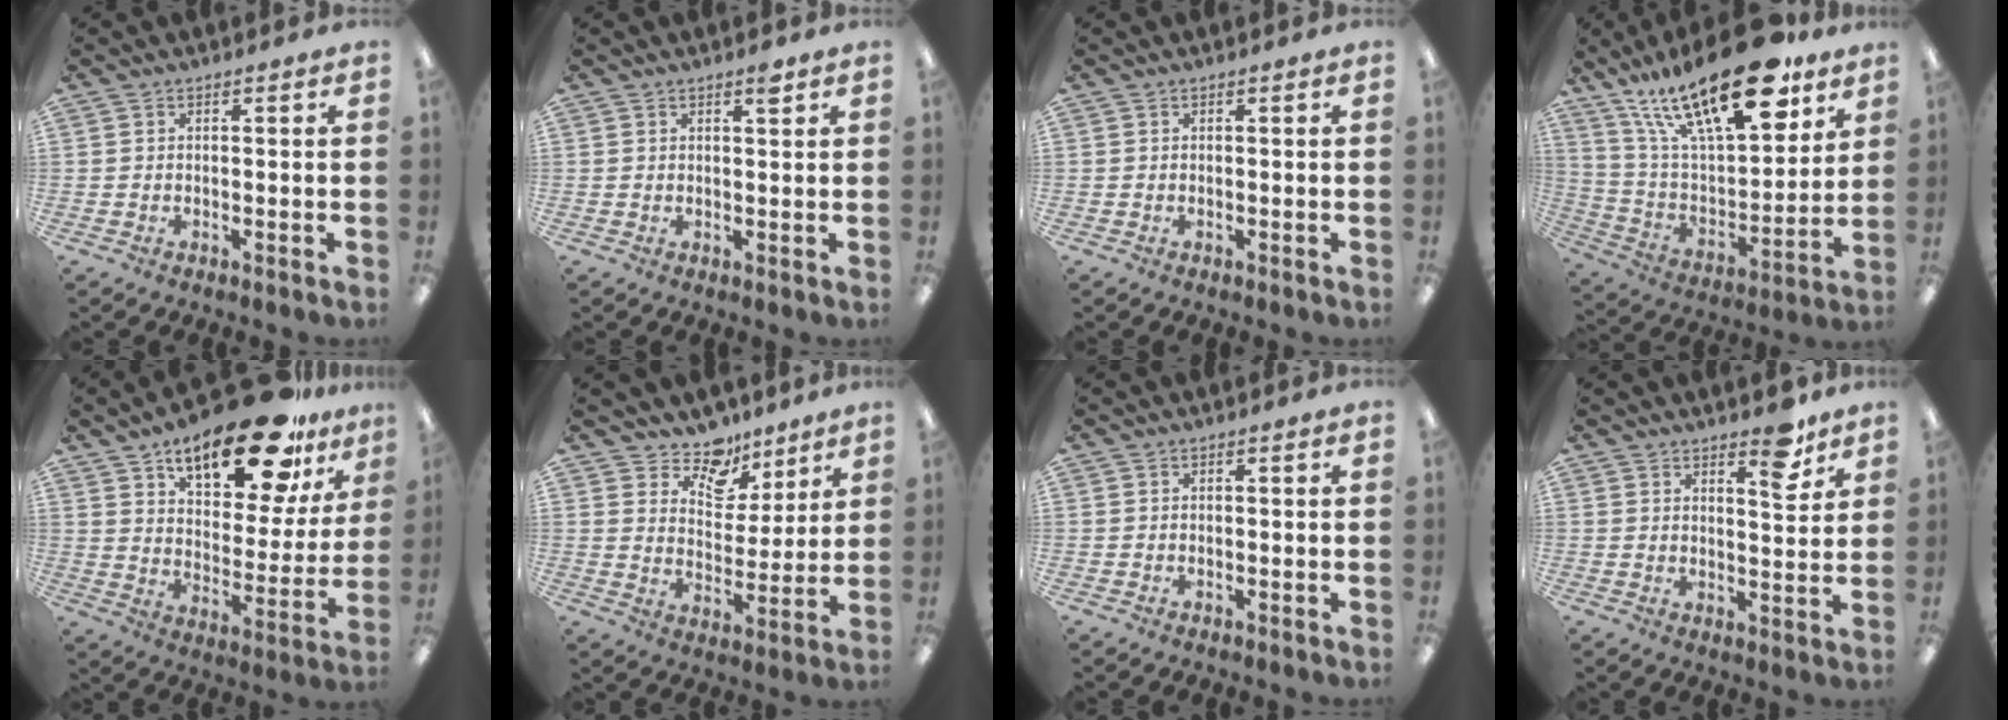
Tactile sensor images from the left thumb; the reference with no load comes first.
{"total": 2.2, "force": [1.6, 0.5, 1.4], "torque": [-0.016, -0.005, 0.025]}
{"total": 0.0}
{"total": 26.3, "force": [17.0, 9.7, 17.6], "torque": [-0.302, -0.097, 0.289]}
{"total": 21.0, "force": [14.5, 8.1, 12.9], "torque": [-0.191, -0.083, 0.236]}
{"total": 10.4, "force": [8.2, 5.8, 2.5], "torque": [-0.050, -0.058, 0.155]}
{"total": 0.0}
{"total": 7.1, "force": [5.2, 2.5, 4.2], "torque": [-0.040, -0.034, 0.082]}